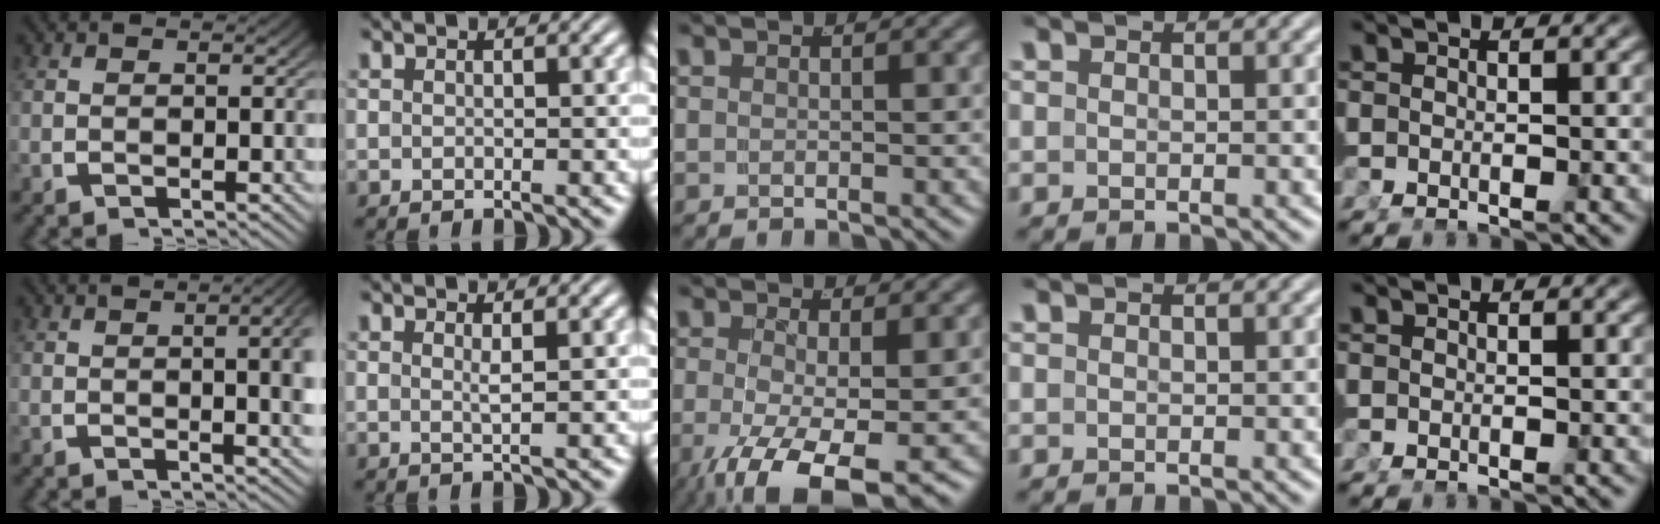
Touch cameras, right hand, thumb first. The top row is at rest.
{"thumb": {"total": 5.2, "force": [0.6, 1.8, 4.9], "torque": [-0.043, 0.007, 0.005]}, "index": {"total": 0.9, "force": [0.4, -0.4, 0.7], "torque": [-0.014, -0.008, 0.010]}, "middle": {"total": 8.6, "force": [-4.7, 3.5, 6.3], "torque": [-0.135, -0.055, -0.047]}}